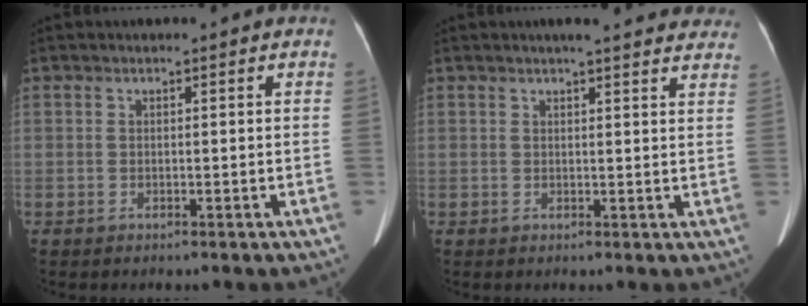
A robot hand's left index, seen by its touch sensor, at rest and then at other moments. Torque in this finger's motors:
{"motor_torque": [0.01, -0.05, -0.08, -0.01]}